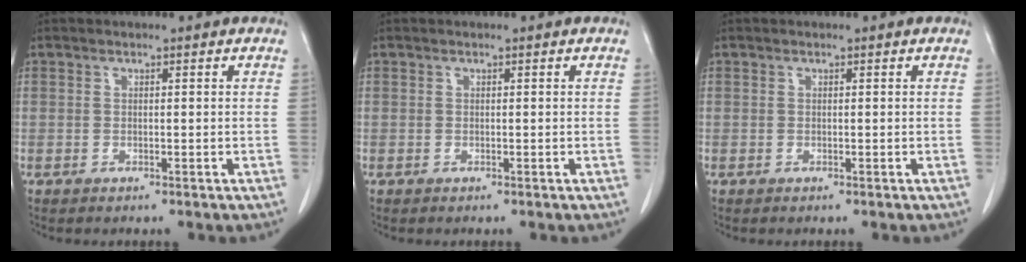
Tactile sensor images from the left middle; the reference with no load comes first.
{"total": 0.0}
{"total": 0.0}